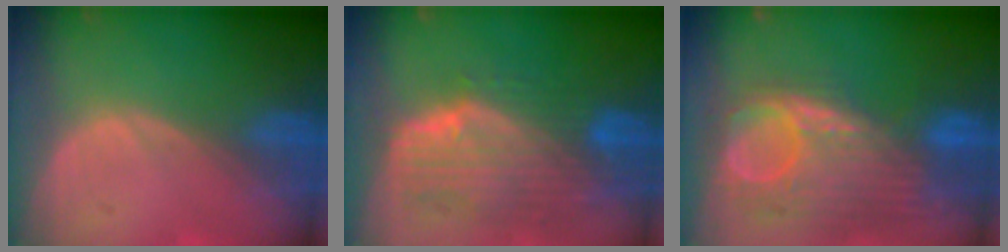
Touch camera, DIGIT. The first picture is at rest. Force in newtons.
{"total": 10.3, "press": 9.0, "slide": 5.1}
{"total": 12.0, "press": 10.4, "slide": 6.0}